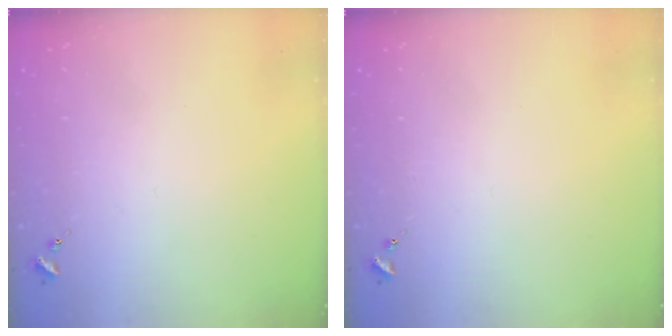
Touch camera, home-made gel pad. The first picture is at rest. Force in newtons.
{"total": 0.0}